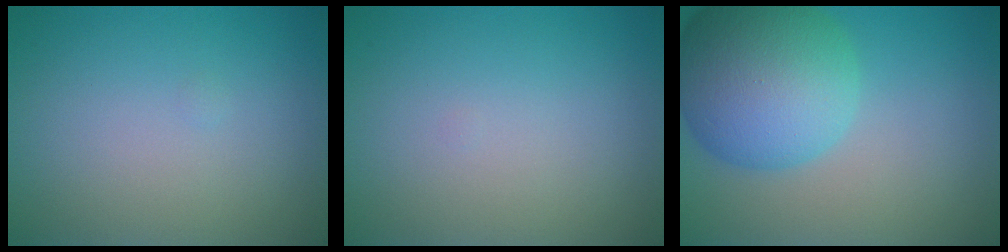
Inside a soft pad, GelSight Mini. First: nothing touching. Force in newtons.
{"total": 0.0}
{"total": 10.4, "press": 10.3, "slide": 0.3}